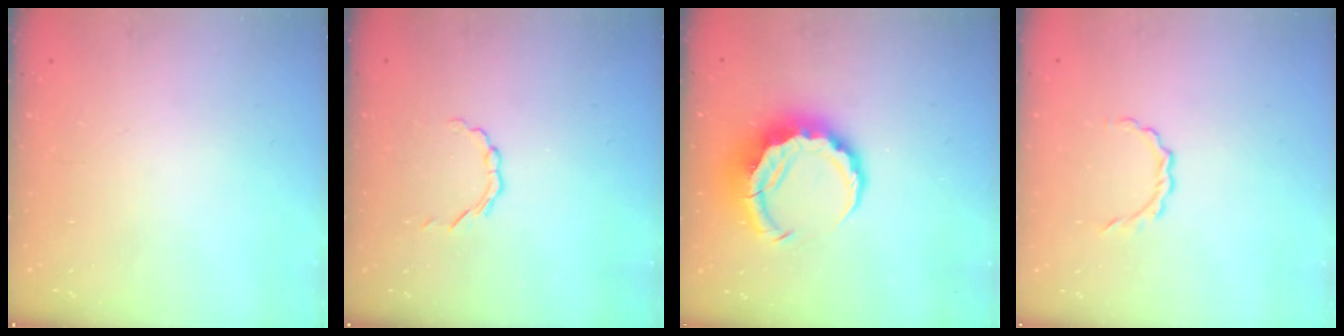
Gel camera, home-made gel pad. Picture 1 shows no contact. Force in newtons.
{"total": 2.4, "press": 2.2, "slide": 0.8}
{"total": 9.3, "press": 9.2, "slide": 1.6}
{"total": 3.0, "press": 2.8, "slide": 0.9}